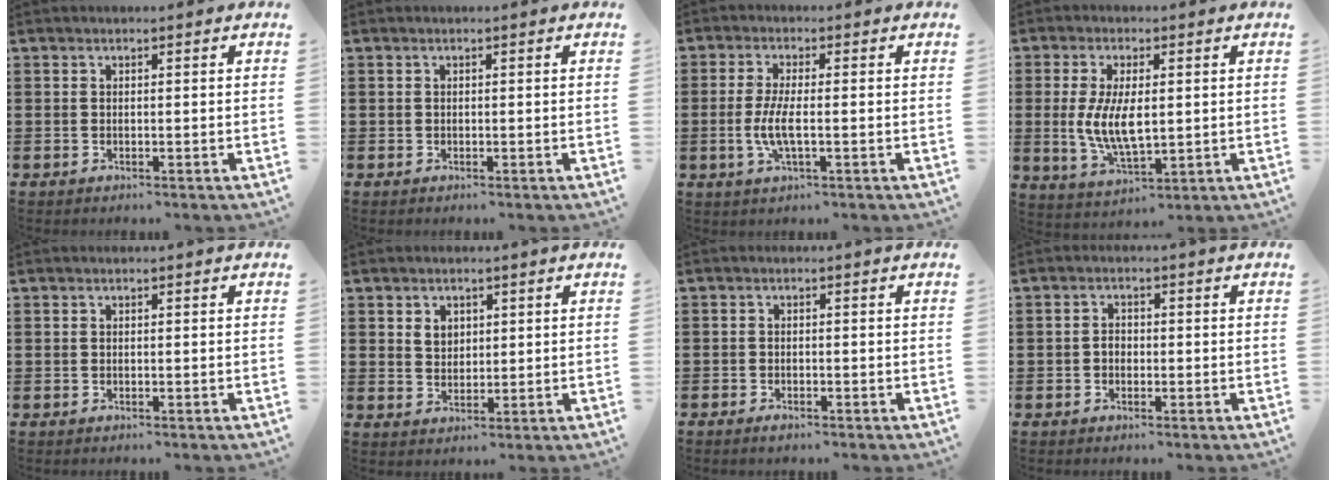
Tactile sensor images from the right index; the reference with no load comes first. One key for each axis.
{"total": 0.0}
{"total": 5.0, "fx": -0.9, "fy": 1.2, "fz": 4.8, "tx": -0.111, "ty": -0.008, "tz": -0.026}
{"total": 7.6, "fx": 0.2, "fy": 3.4, "fz": 6.8, "tx": -0.147, "ty": 0.000, "tz": 0.001}
{"total": 0.0}
{"total": 2.5, "fx": 1.3, "fy": 2.0, "fz": 1.0, "tx": -0.026, "ty": 0.007, "tz": 0.024}
{"total": 1.0, "fx": -0.8, "fy": 0.3, "fz": 0.3, "tx": -0.008, "ty": -0.003, "tz": -0.017}
{"total": 1.4, "fx": -0.4, "fy": 1.0, "fz": 0.9, "tx": -0.019, "ty": 0.002, "tz": -0.008}